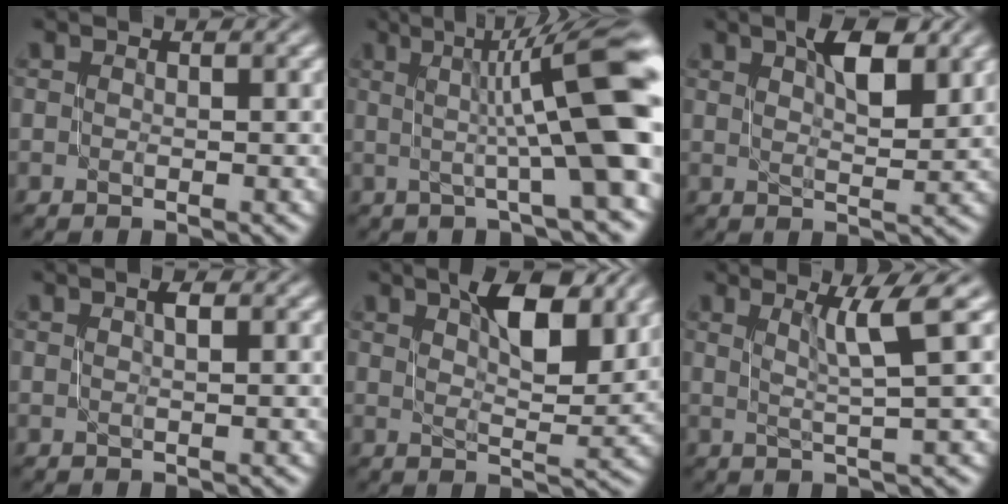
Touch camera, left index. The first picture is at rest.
{"total": 10.5, "force": [0.9, 1.9, 10.3], "torque": [-0.122, 0.016, 0.010]}
{"total": 4.5, "force": [2.2, 1.4, 3.6], "torque": [-0.050, -0.001, 0.035]}
{"total": 1.0, "force": [0.3, 0.2, 0.9], "torque": [-0.012, 0.003, 0.003]}
{"total": 6.8, "force": [3.5, 2.4, 5.4], "torque": [-0.074, 0.003, 0.056]}
{"total": 3.4, "force": [1.3, 0.0, 3.1], "torque": [-0.052, 0.000, 0.026]}